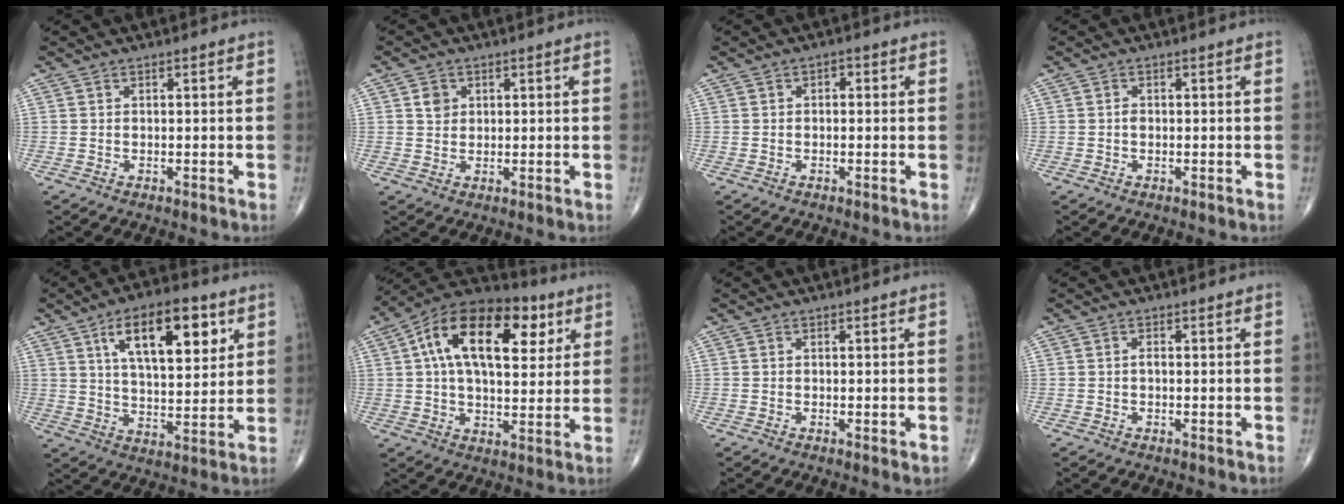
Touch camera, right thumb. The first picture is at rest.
{"total": 2.7, "force": [1.0, 2.3, 1.1], "torque": [-0.009, -0.005, 0.016]}
{"total": 1.3, "force": [0.2, 0.9, 1.0], "torque": [-0.001, 0.005, -0.005]}
{"total": 0.8, "force": [-0.2, 0.6, 0.5], "torque": [-0.004, 0.002, -0.006]}
{"total": 16.5, "force": [7.0, 7.2, 13.1], "torque": [-0.173, -0.024, 0.114]}
{"total": 21.5, "force": [6.7, 11.6, 16.8], "torque": [-0.253, 0.013, 0.099]}
{"total": 1.4, "force": [-0.3, 0.4, 1.3], "torque": [-0.018, -0.004, -0.004]}
{"total": 1.0, "force": [-0.1, 0.4, 0.9], "torque": [-0.014, 0.001, -0.005]}